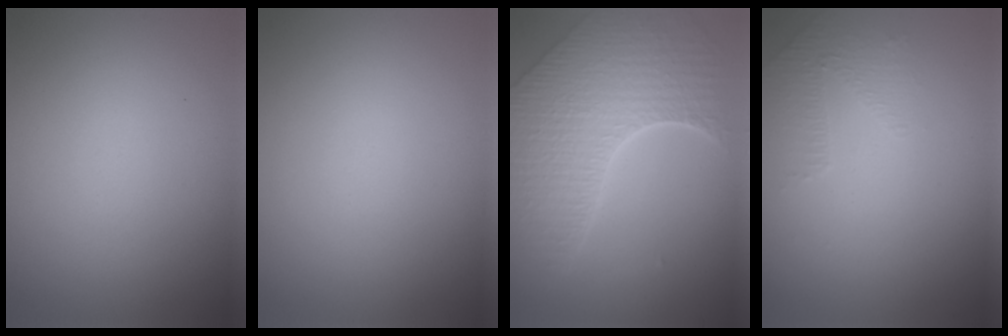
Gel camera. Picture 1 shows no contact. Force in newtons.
{"total": 0.0}
{"total": 7.7, "press": 5.5, "slide": 5.4}
{"total": 1.1, "press": 0.6, "slide": 1.0}